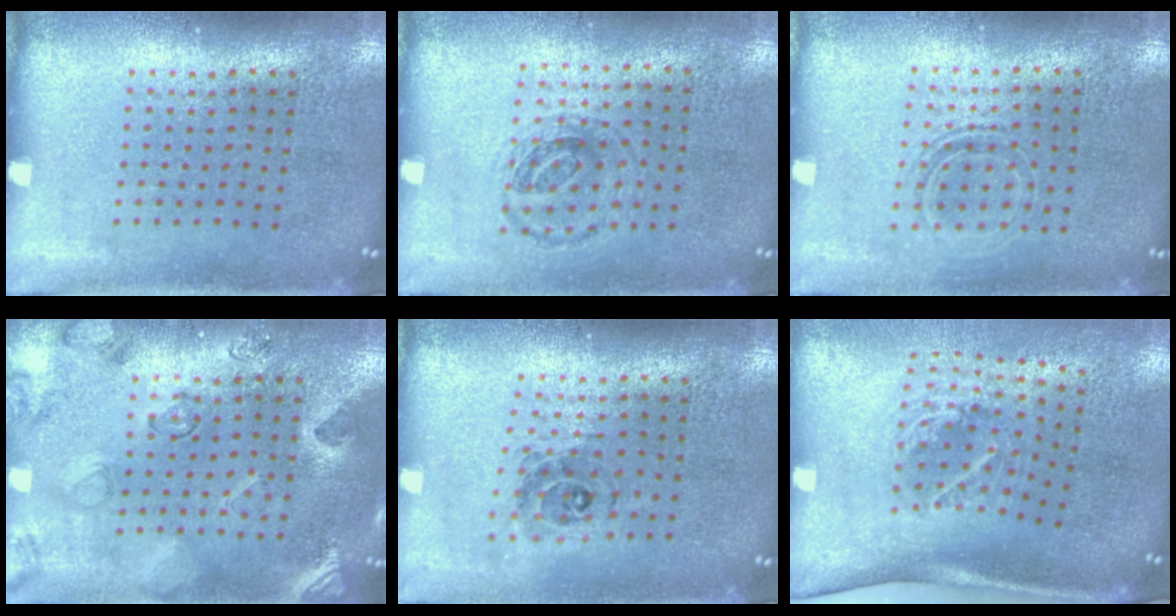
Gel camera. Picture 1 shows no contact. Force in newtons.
{"total": 0.9, "press": 0.8, "slide": 0.4}
{"total": 1.4, "press": 1.2, "slide": 0.8}
{"total": 2.2, "press": 1.8, "slide": 1.3}
{"total": 0.5, "press": 0.5, "slide": 0.2}
{"total": 2.0, "press": 1.2, "slide": 1.6}